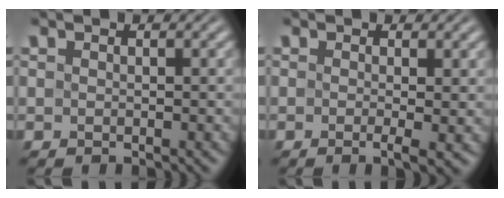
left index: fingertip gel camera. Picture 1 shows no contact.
{"total": 2.3, "force": [-0.3, 0.4, 2.2], "torque": [-0.028, -0.011, -0.006]}